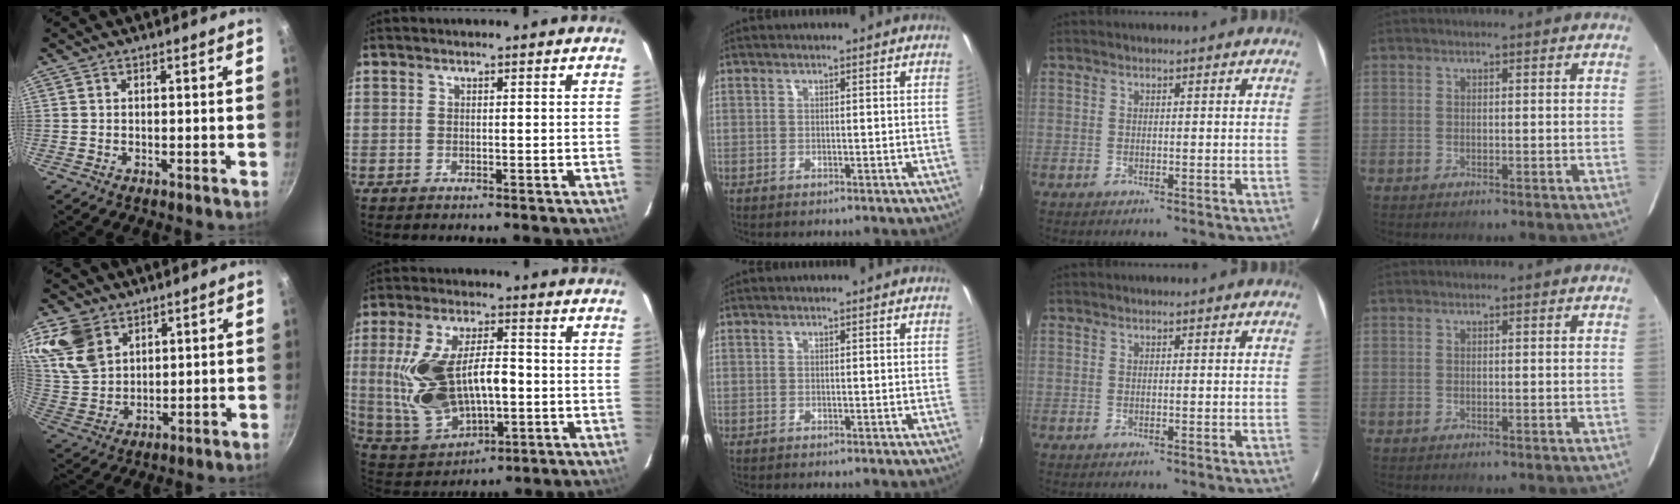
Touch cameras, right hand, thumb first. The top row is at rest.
{"thumb": {"total": 12.1, "force": [6.5, 8.5, 5.8], "torque": [-0.101, -0.026, 0.136]}, "index": {"total": 19.0, "force": [-0.5, 10.2, 15.9], "torque": [-0.334, -0.001, 0.017]}}